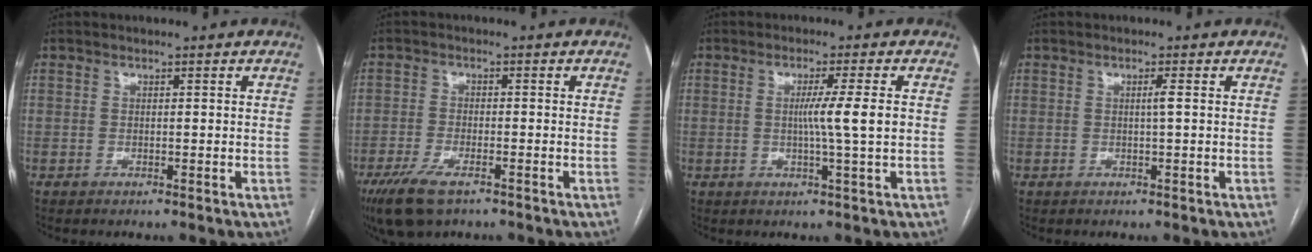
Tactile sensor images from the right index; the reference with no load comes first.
{"total": 6.9, "force": [-4.5, 2.2, 4.7], "torque": [-0.093, -0.014, -0.077]}
{"total": 5.1, "force": [0.0, -1.2, 5.0], "torque": [-0.084, -0.007, 0.000]}
{"total": 1.0, "force": [0.1, -0.3, 1.0], "torque": [-0.016, 0.001, 0.000]}